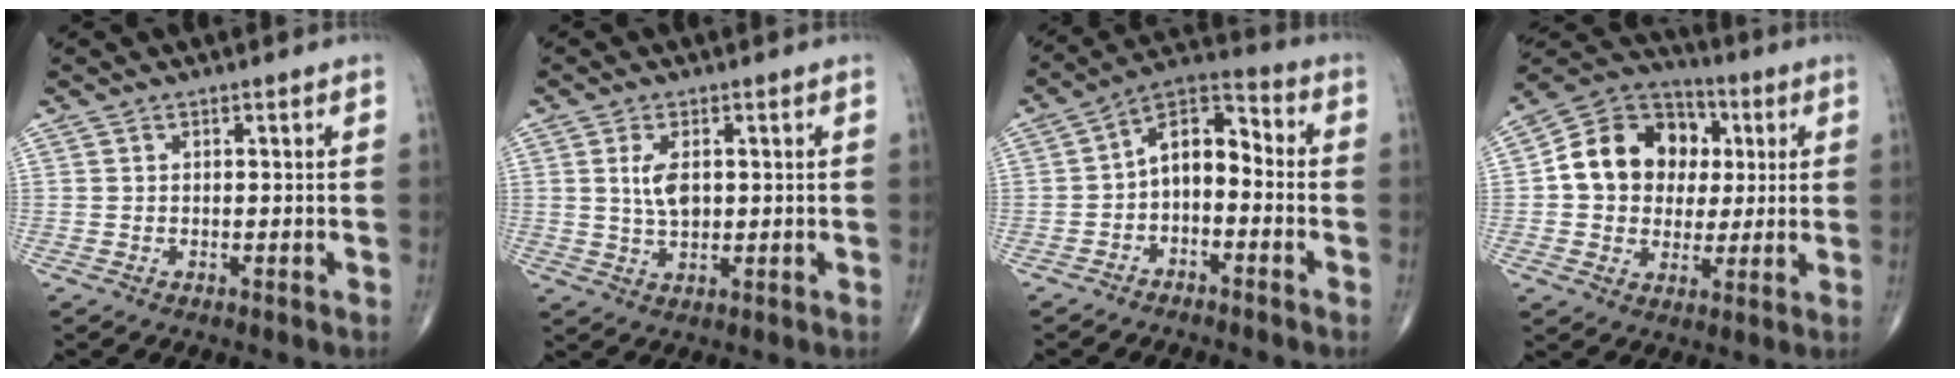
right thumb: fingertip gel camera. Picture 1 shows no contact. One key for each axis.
{"total": 4.9, "fx": 0.9, "fy": 2.5, "fz": 4.1, "tx": -0.078, "ty": -0.005, "tz": 0.020}
{"total": 9.5, "fx": -2.0, "fy": 5.6, "fz": 7.4, "tx": -0.103, "ty": 0.053, "tz": -0.049}
{"total": 15.6, "fx": 2.0, "fy": 13.0, "fz": 8.5, "tx": -0.104, "ty": 0.018, "tz": 0.029}